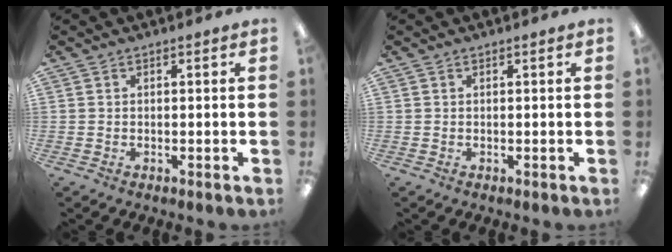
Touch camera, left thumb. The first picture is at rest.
{"total": 0.0}